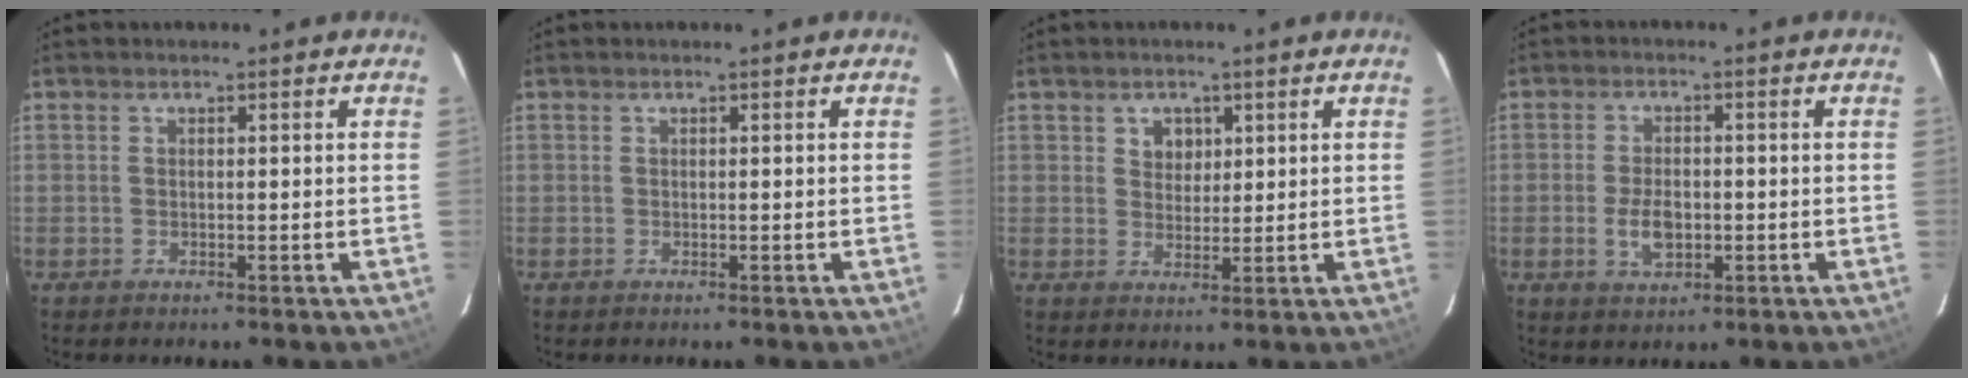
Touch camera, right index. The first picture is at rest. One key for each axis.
{"total": 0.0}
{"total": 3.5, "fx": 1.6, "fy": 3.0, "fz": 0.9, "tx": -0.008, "ty": 0.007, "tz": 0.030}
{"total": 5.5, "fx": -1.3, "fy": 3.1, "fz": 4.4, "tx": -0.089, "ty": -0.005, "tz": -0.019}